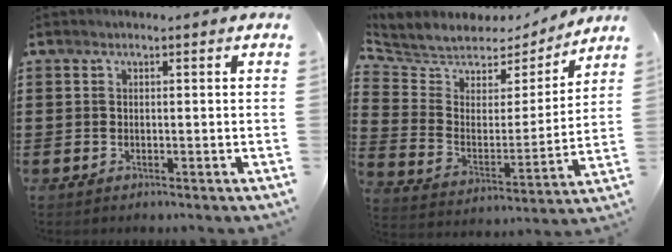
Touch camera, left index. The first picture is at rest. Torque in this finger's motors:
{"motor_torque": [2.14, 0.00, 0.22, 0.00]}